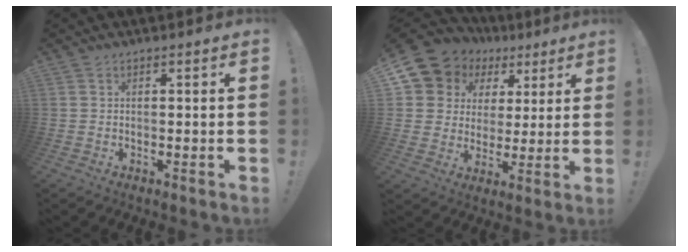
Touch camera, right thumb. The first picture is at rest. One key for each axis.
{"total": 10.2, "fx": 5.6, "fy": 8.2, "fz": 2.4, "tx": -0.044, "ty": -0.045, "tz": 0.117}